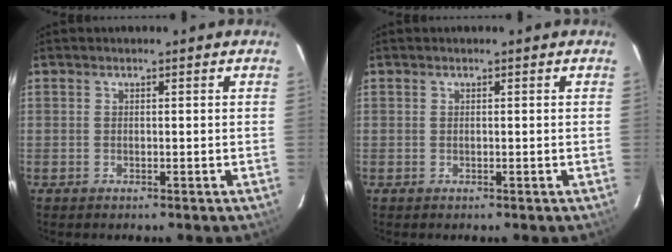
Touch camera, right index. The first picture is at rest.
{"total": 0.0}